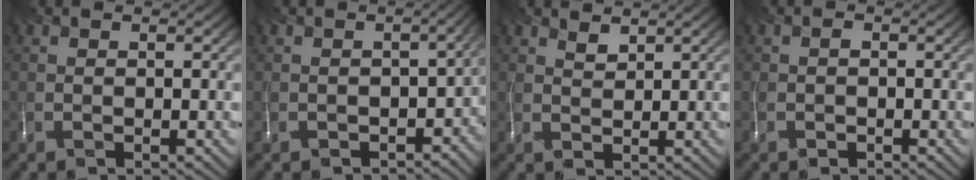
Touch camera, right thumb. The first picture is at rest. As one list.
[{"total": 6.1, "force": [-3.3, 3.8, 3.4], "torque": [-0.042, -0.035, -0.047]}, {"total": 1.6, "force": [1.4, 0.6, -0.3], "torque": [-0.003, -0.003, 0.039]}, {"total": 1.1, "force": [-0.7, 0.9, 0.0], "torque": [-0.001, -0.005, -0.010]}]